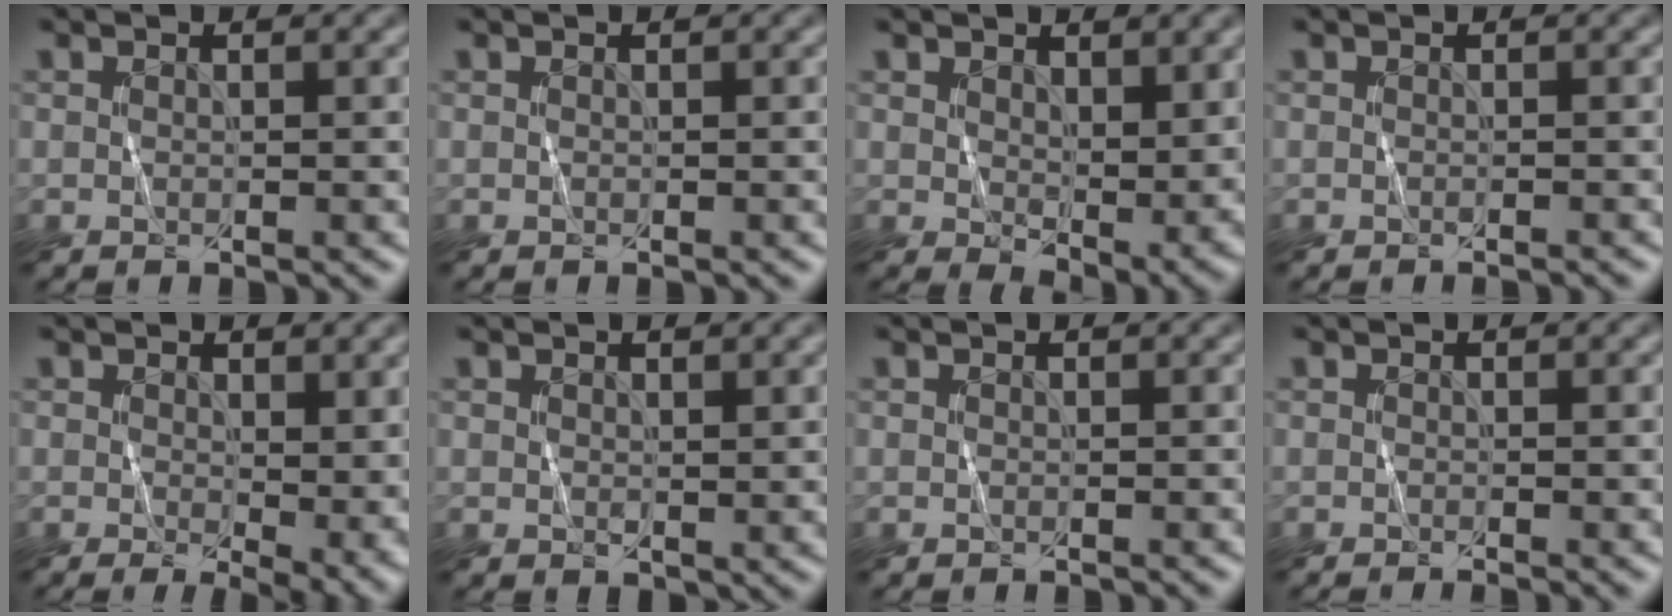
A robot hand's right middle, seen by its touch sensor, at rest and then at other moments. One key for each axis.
{"total": 0.0}
{"total": 5.2, "fx": 1.4, "fy": 2.9, "fz": 4.1, "tx": -0.078, "ty": -0.022, "tz": 0.032}
{"total": 0.7, "fx": -0.6, "fy": 0.1, "fz": 0.3, "tx": -0.002, "ty": -0.002, "tz": -0.011}
{"total": 4.6, "fx": 0.0, "fy": 1.8, "fz": 4.3, "tx": -0.061, "ty": -0.014, "tz": 0.002}
{"total": 1.0, "fx": 0.7, "fy": 0.5, "fz": 0.5, "tx": -0.009, "ty": -0.005, "tz": 0.016}
{"total": 0.0}
{"total": 0.7, "fx": -0.3, "fy": 0.1, "fz": 0.6, "tx": -0.009, "ty": -0.006, "tz": -0.008}